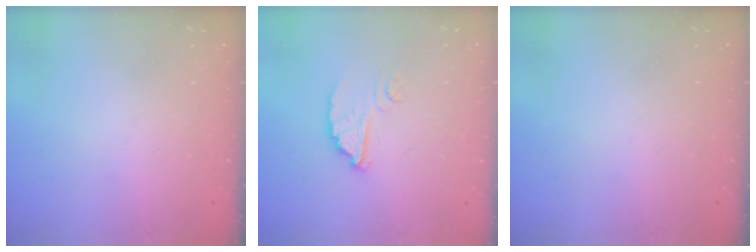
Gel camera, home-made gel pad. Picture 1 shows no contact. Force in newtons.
{"total": 6.1, "press": 6.1, "slide": 0.5}
{"total": 0.0}